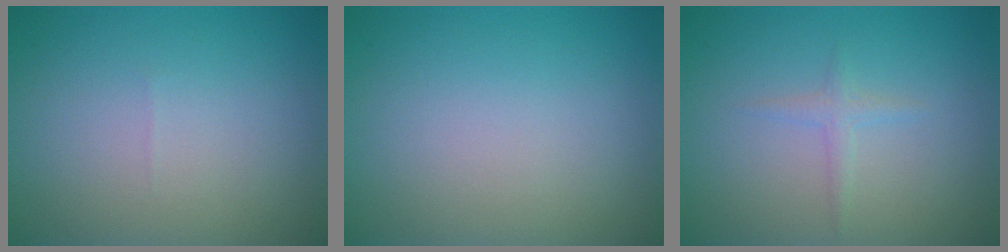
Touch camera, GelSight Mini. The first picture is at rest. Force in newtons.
{"total": 0.0}
{"total": 1.1, "press": 1.1, "slide": 0.0}